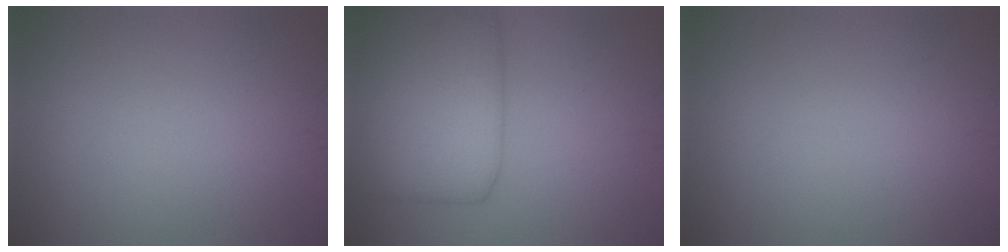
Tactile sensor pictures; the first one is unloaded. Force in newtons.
{"total": 8.3, "press": 8.3, "slide": 0.2}
{"total": 0.0}